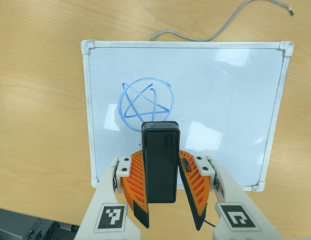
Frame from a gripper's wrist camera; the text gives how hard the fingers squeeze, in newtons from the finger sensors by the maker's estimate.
{"total": 5.3, "left": 4.6, "right": 6.0}